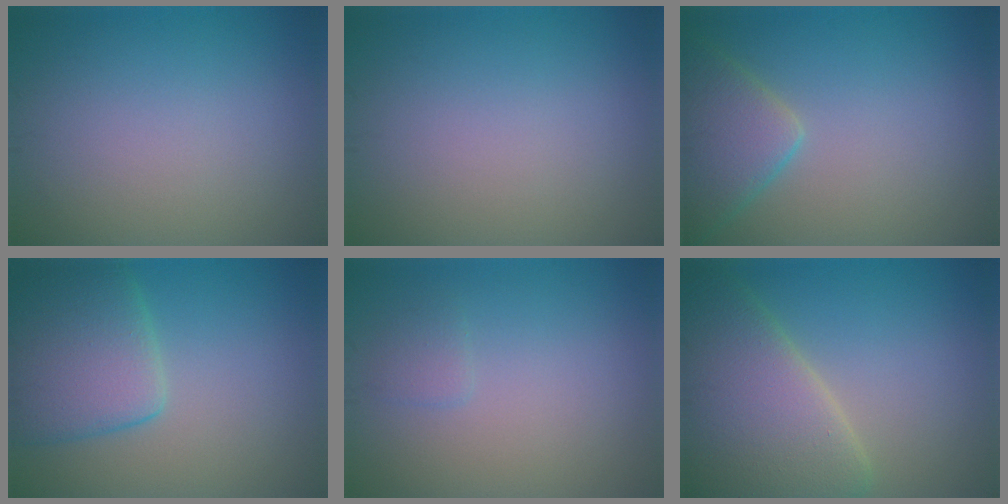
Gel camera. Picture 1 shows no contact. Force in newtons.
{"total": 0.0}
{"total": 4.7, "press": 4.7, "slide": 0.3}
{"total": 6.0, "press": 5.9, "slide": 0.6}
{"total": 0.9, "press": 0.9, "slide": 0.1}
{"total": 10.2, "press": 10.2, "slide": 0.5}